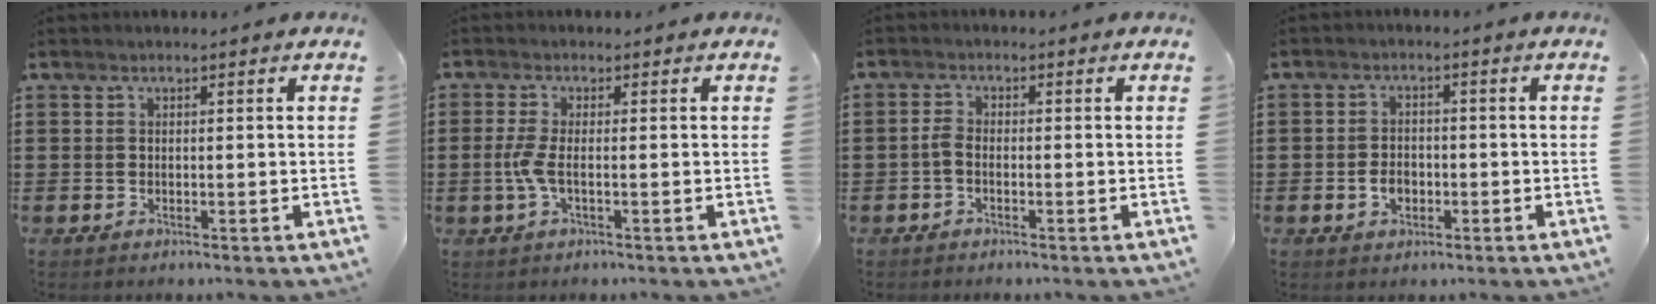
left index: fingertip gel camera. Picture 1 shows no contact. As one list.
[{"total": 3.3, "force": [-0.6, 0.7, 3.2], "torque": [-0.080, -0.007, -0.017]}, {"total": 1.6, "force": [-0.9, 0.6, 1.2], "torque": [-0.038, -0.002, -0.022]}, {"total": 3.0, "force": [-1.0, 2.1, 1.9], "torque": [-0.037, 0.000, -0.020]}]